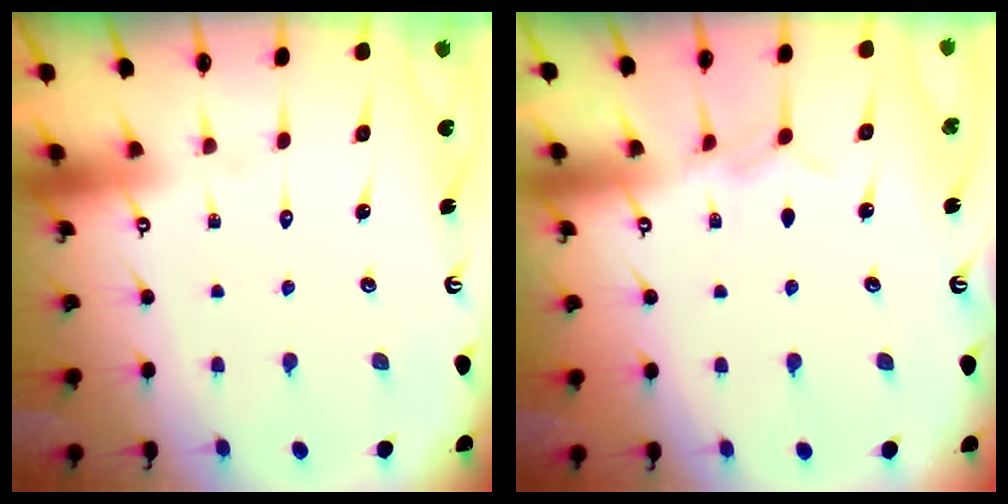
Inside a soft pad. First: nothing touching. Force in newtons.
{"total": 5.1, "press": 5.0, "slide": 0.4}